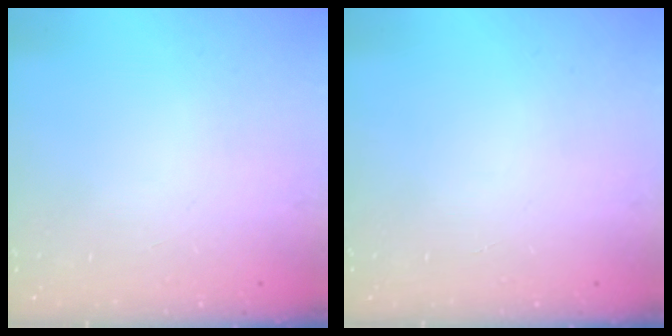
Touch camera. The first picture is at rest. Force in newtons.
{"total": 0.0}